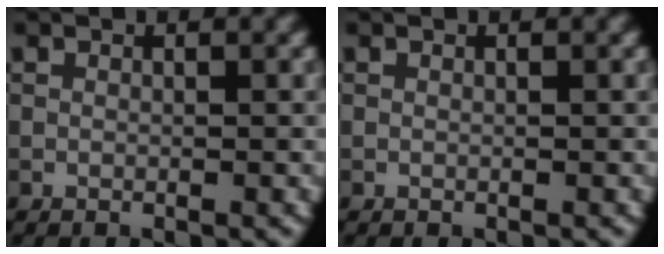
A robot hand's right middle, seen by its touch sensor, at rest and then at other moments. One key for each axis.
{"total": 0.0}